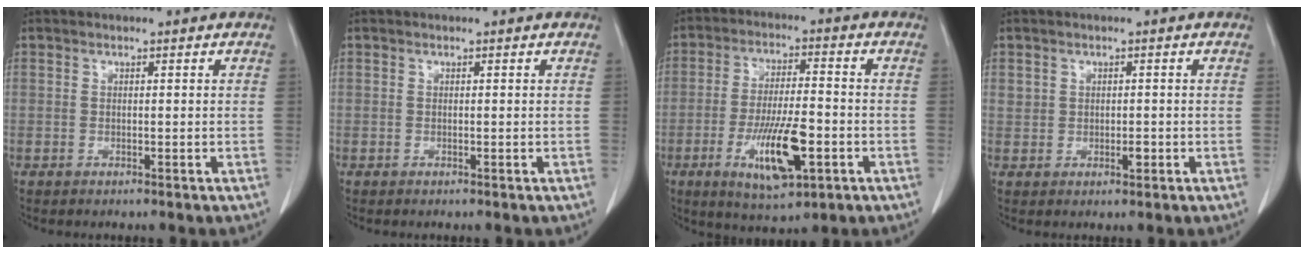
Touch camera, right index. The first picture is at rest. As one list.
[{"total": 0.0}, {"total": 11.6, "force": [-4.1, 2.8, 10.4], "torque": [-0.194, -0.011, -0.062]}, {"total": 1.8, "force": [0.1, 1.4, 1.1], "torque": [-0.019, 0.003, 0.005]}]